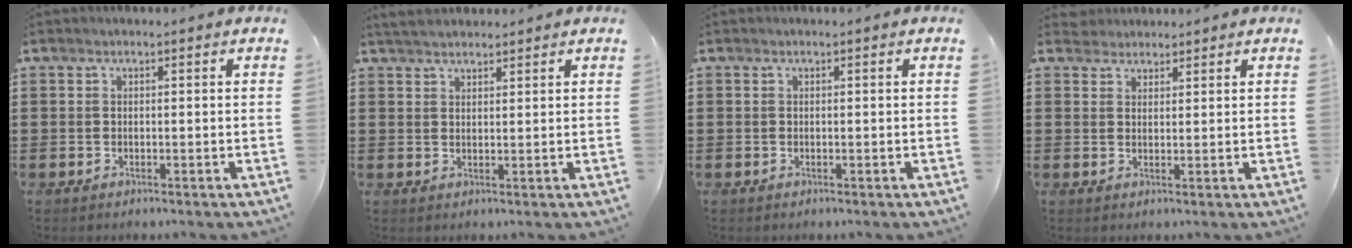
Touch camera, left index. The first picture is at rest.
{"total": 2.8, "force": [2.6, 0.7, 0.8], "torque": [-0.022, 0.002, 0.051]}
{"total": 0.0}
{"total": 1.9, "force": [1.7, 0.8, -0.3], "torque": [-0.001, 0.006, 0.035]}